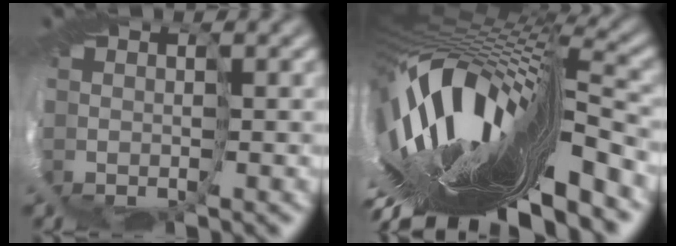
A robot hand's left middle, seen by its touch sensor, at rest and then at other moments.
{"total": 15.9, "force": [-6.5, 6.4, 13.1], "torque": [-0.258, -0.027, -0.123]}